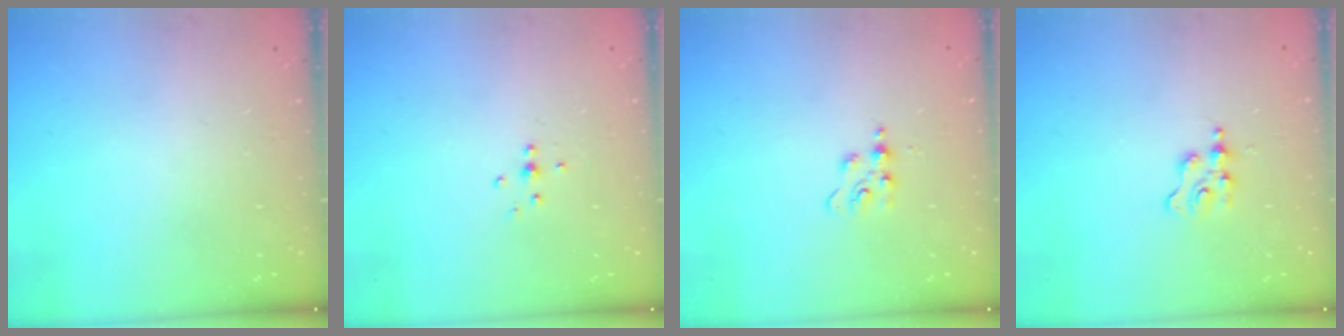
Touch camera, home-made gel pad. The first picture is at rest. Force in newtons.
{"total": 4.2, "press": 4.1, "slide": 0.8}
{"total": 4.3, "press": 4.2, "slide": 0.6}
{"total": 2.5, "press": 2.5, "slide": 0.3}